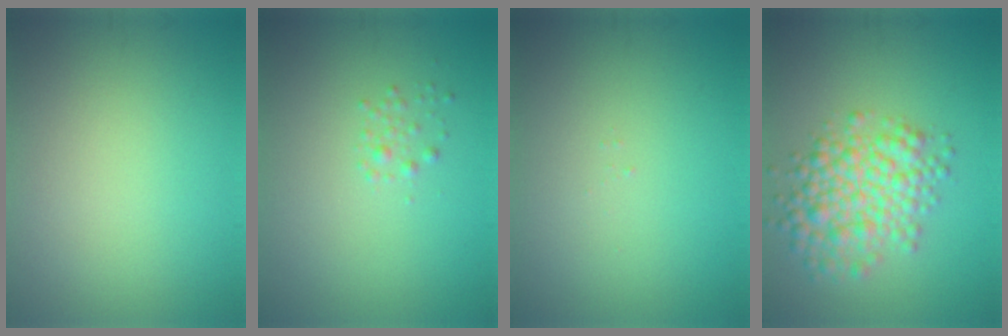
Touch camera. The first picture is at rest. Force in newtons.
{"total": 0.9, "press": 0.9, "slide": 0.1}
{"total": 0.0}
{"total": 5.9, "press": 5.9, "slide": 0.1}